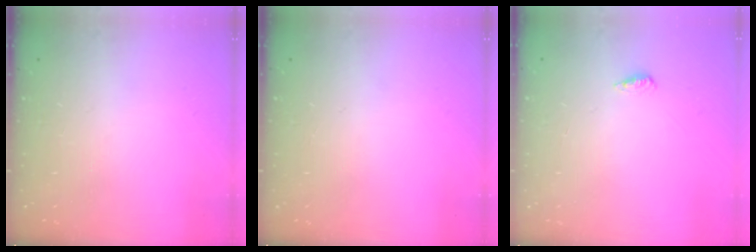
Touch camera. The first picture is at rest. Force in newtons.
{"total": 0.0}
{"total": 3.4, "press": 3.0, "slide": 1.7}